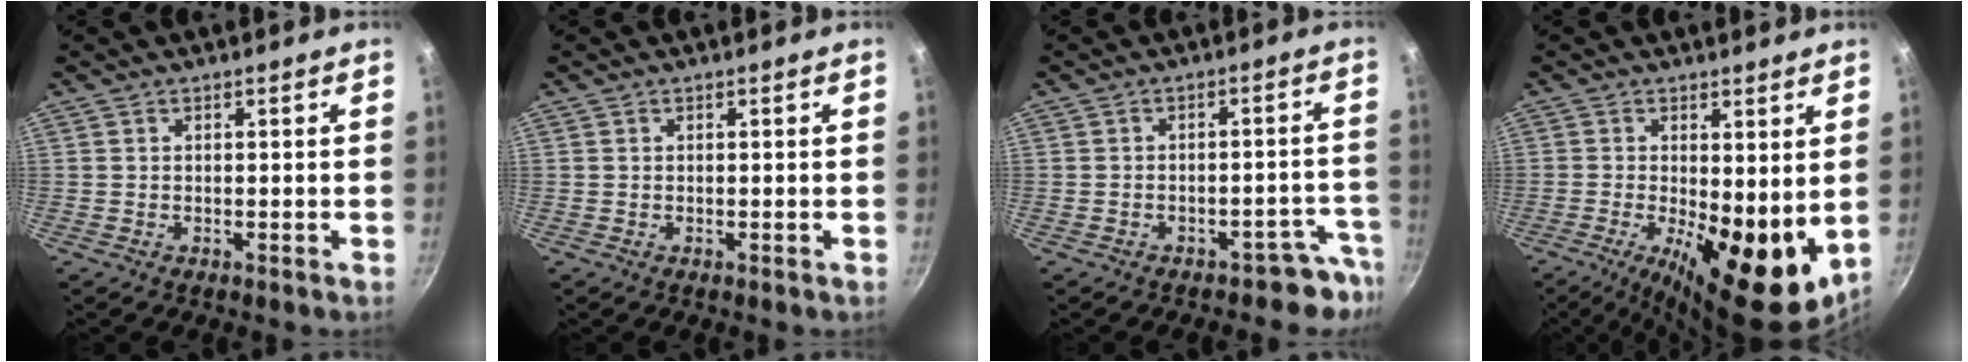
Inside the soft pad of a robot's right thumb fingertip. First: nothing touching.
{"total": 0.0}
{"total": 5.5, "force": [-4.5, 2.9, 1.2], "torque": [0.046, 0.063, -0.051]}
{"total": 15.5, "force": [-1.1, 6.3, 14.1], "torque": [-0.192, -0.030, -0.009]}